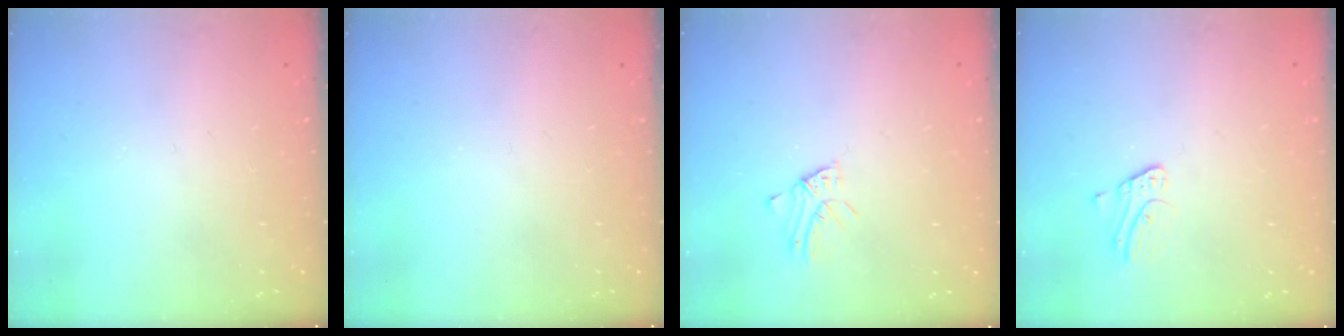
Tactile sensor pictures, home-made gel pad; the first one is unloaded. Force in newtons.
{"total": 0.0}
{"total": 2.1, "press": 2.1, "slide": 0.1}
{"total": 2.7, "press": 2.7, "slide": 0.3}